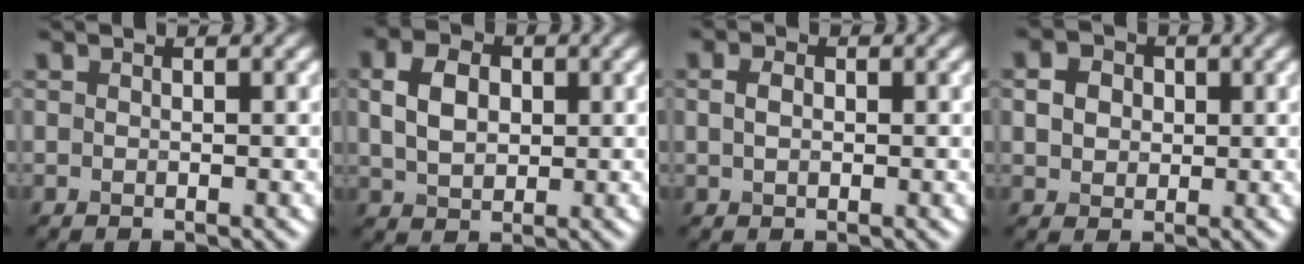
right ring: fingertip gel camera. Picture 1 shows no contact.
{"total": 4.3, "force": [0.9, 3.1, 2.8], "torque": [-0.060, 0.005, 0.013]}
{"total": 1.9, "force": [0.4, 1.3, 1.3], "torque": [-0.025, 0.002, 0.002]}
{"total": 2.8, "force": [0.5, 2.3, 1.4], "torque": [-0.029, 0.002, 0.006]}